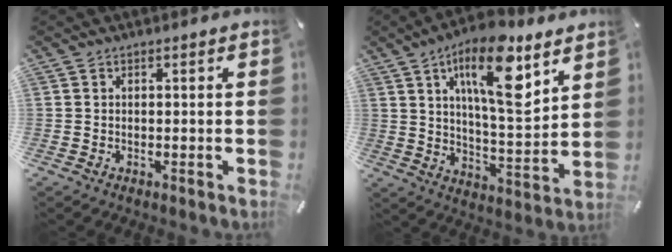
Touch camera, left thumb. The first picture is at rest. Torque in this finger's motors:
{"motor_torque": [1.88, 1.90, 2.11, -0.67, 0.57]}